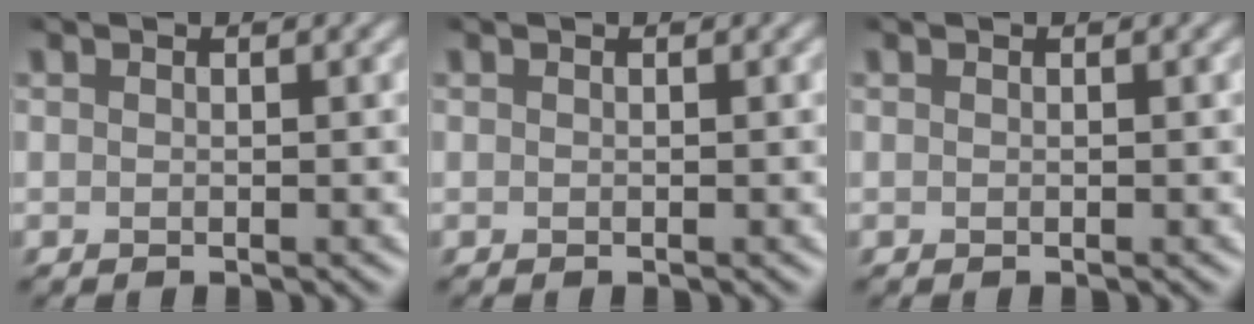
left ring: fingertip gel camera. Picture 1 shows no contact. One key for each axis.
{"total": 0.0}
{"total": 0.0}